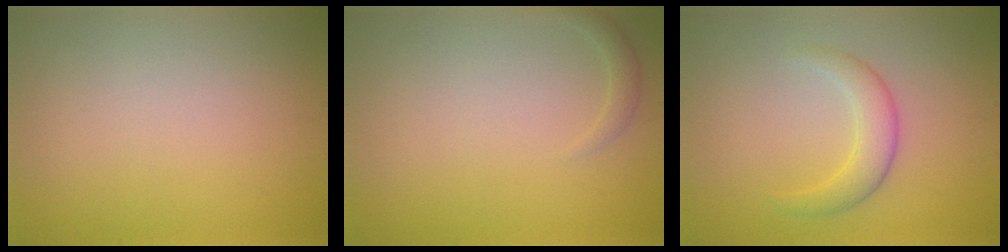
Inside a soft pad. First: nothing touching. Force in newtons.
{"total": 1.1, "press": 1.1, "slide": 0.0}
{"total": 2.8, "press": 2.8, "slide": 0.1}